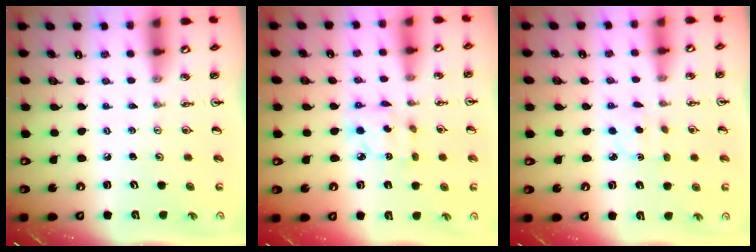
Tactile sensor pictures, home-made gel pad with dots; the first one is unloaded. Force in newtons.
{"total": 6.0, "press": 6.0, "slide": 0.3}
{"total": 2.4, "press": 2.4, "slide": 0.5}